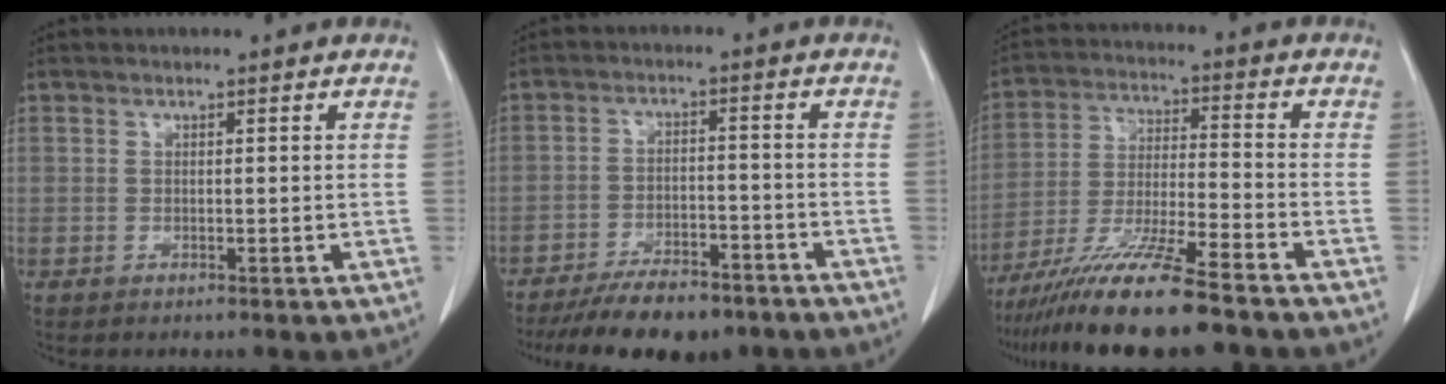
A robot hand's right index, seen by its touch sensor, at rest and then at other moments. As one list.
[{"total": 12.0, "force": [-9.8, 4.0, 5.7], "torque": [-0.080, -0.003, -0.149]}, {"total": 14.5, "force": [-11.5, 0.0, 8.8], "torque": [-0.168, -0.032, -0.201]}]